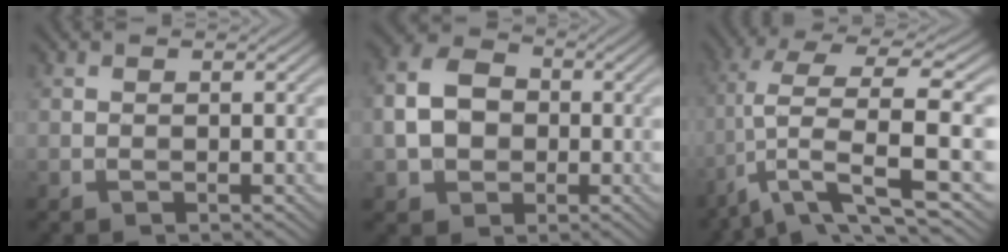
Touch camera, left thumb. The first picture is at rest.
{"total": 7.1, "force": [-0.7, 5.6, 4.3], "torque": [-0.099, 0.004, -0.025]}
{"total": 10.4, "force": [-2.3, 2.4, 9.8], "torque": [-0.193, 0.015, -0.039]}